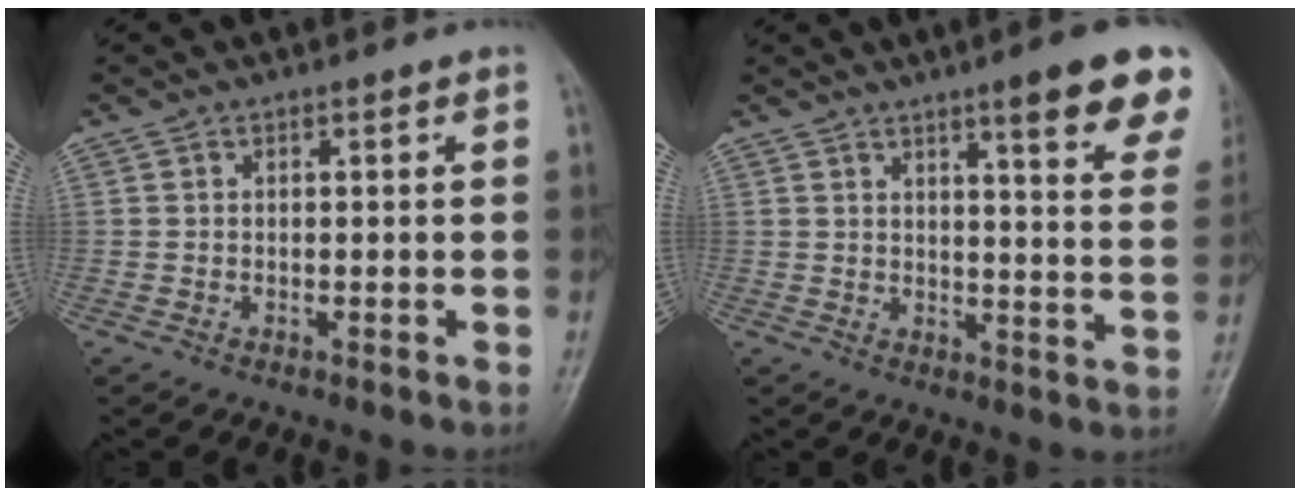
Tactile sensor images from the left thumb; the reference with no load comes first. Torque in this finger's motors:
{"motor_torque": [2.59, 1.77, 1.34, -1.43, 0.08]}